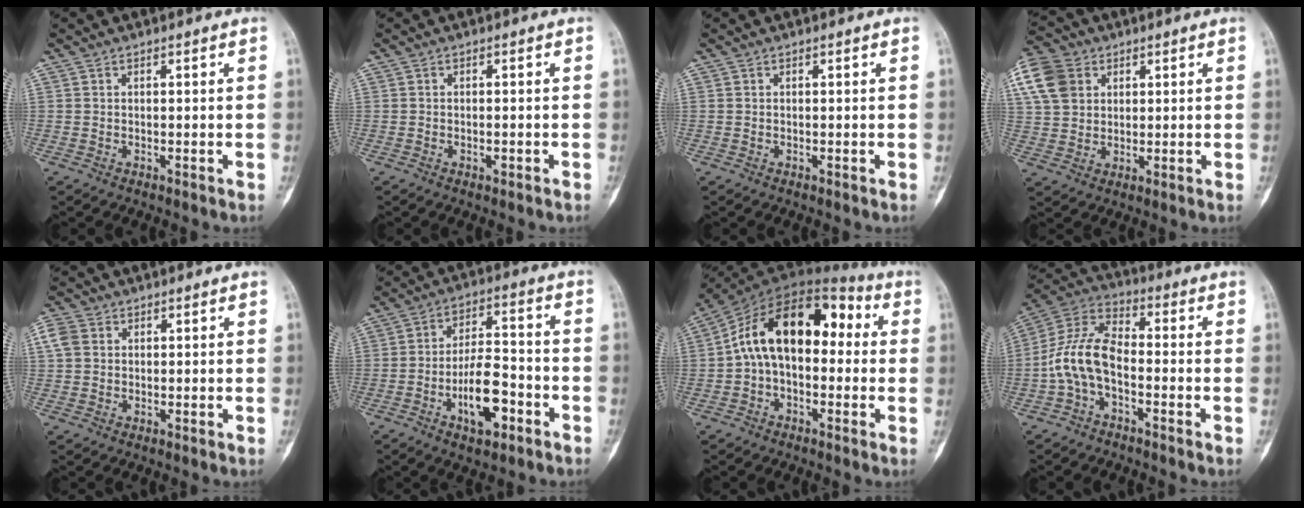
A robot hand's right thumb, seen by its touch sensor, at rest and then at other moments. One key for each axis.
{"total": 1.0, "fx": -0.5, "fy": 0.4, "fz": 0.8, "tx": -0.016, "ty": 0.004, "tz": -0.005}
{"total": 0.0}
{"total": 13.1, "fx": 4.7, "fy": 10.1, "fz": 6.8, "tx": -0.139, "ty": 0.009, "tz": 0.085}
{"total": 3.6, "fx": 1.0, "fy": 3.0, "fz": 1.9, "tx": -0.047, "ty": 0.009, "tz": 0.019}
{"total": 11.1, "fx": -4.8, "fy": 4.9, "fz": 8.8, "tx": -0.142, "ty": 0.034, "tz": -0.078}
{"total": 16.8, "fx": 1.0, "fy": 10.2, "fz": 13.4, "tx": -0.197, "ty": 0.056, "tz": 0.002}
{"total": 10.8, "fx": -2.7, "fy": 5.8, "fz": 8.7, "tx": -0.174, "ty": 0.040, "tz": -0.064}